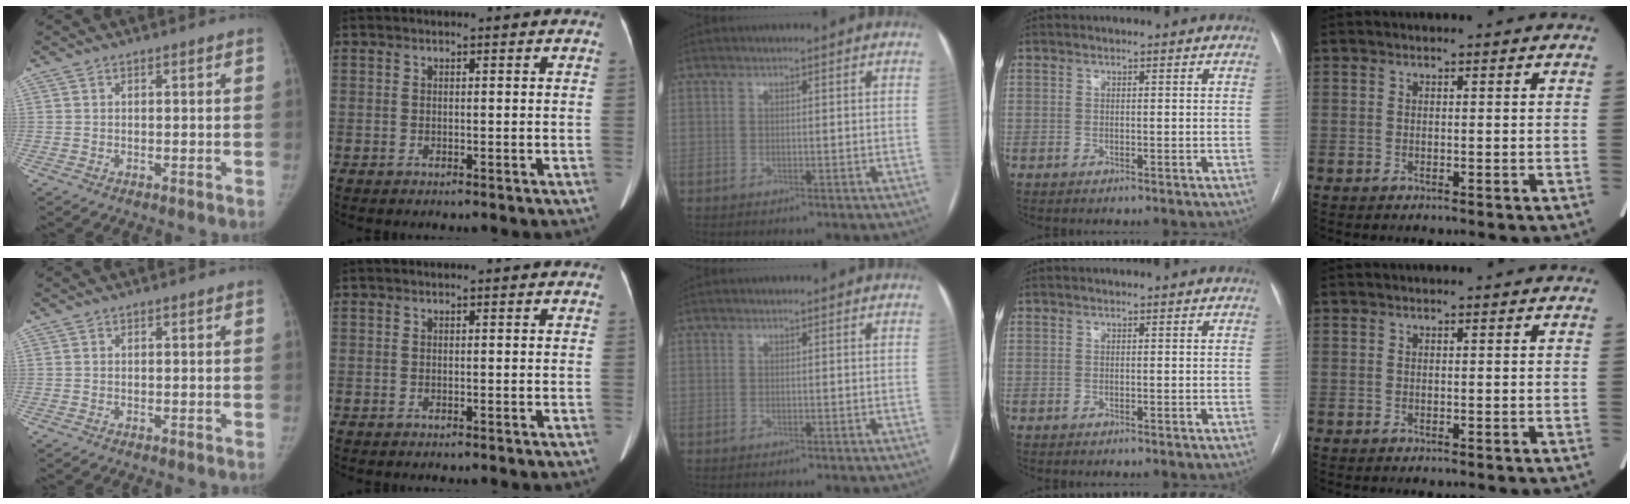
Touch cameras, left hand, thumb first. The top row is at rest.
{}